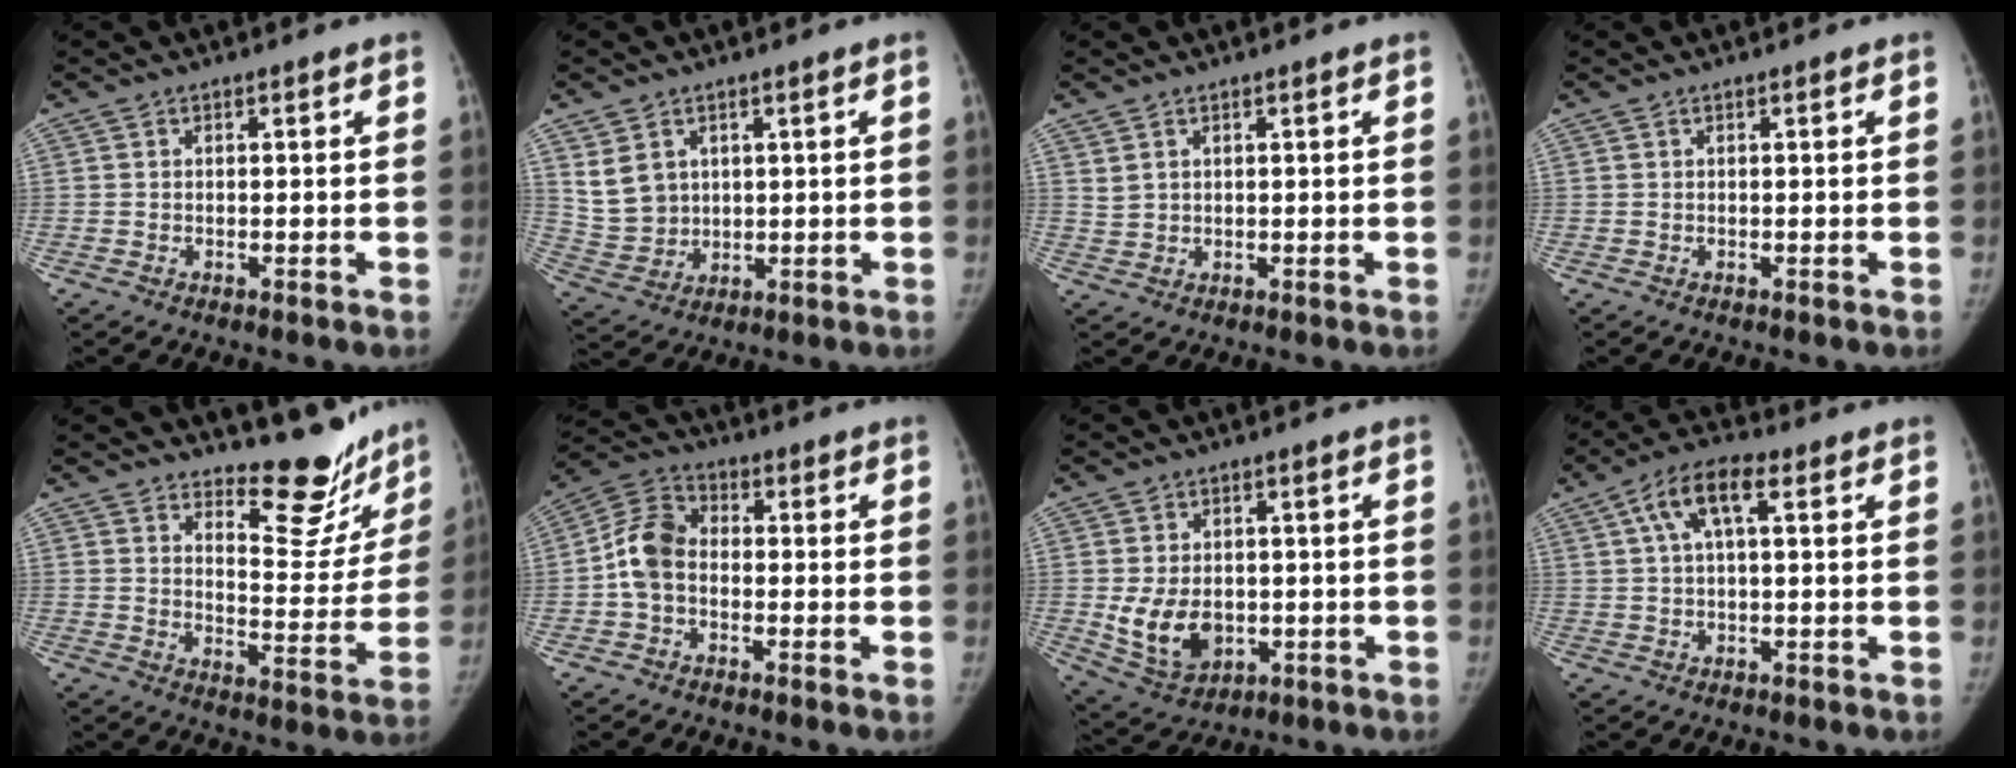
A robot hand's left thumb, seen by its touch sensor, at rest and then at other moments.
{"total": 7.3, "force": [2.9, 5.8, 3.2], "torque": [-0.046, -0.015, 0.074]}
{"total": 2.4, "force": [1.4, 1.6, 1.1], "torque": [-0.017, -0.008, 0.036]}
{"total": 0.0}
{"total": 13.3, "force": [11.7, 4.9, 4.1], "torque": [-0.004, -0.114, 0.156]}
{"total": 8.2, "force": [-1.1, 6.0, 5.6], "torque": [-0.102, 0.027, -0.036]}
{"total": 9.5, "force": [-1.0, 6.9, 6.5], "torque": [-0.098, -0.005, 0.002]}
{"total": 8.0, "force": [2.8, 3.2, 6.8], "torque": [-0.133, 0.025, 0.046]}